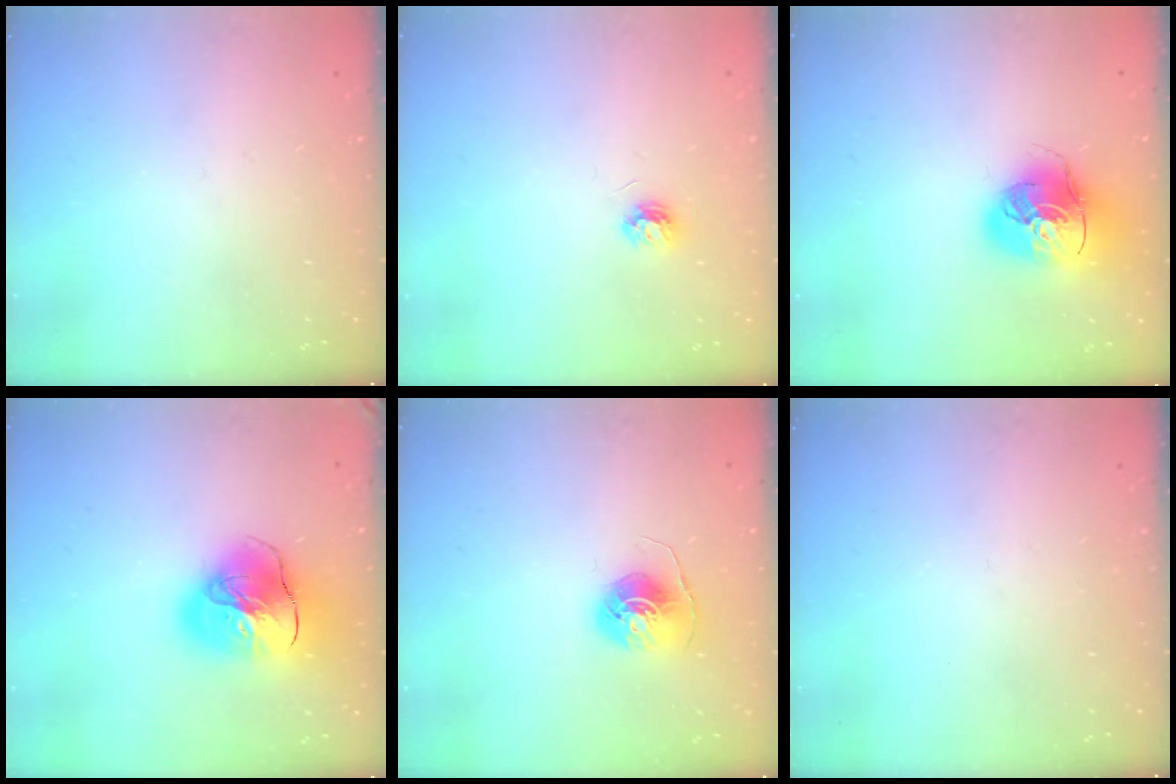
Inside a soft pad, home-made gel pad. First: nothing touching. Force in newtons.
{"total": 3.9, "press": 3.9, "slide": 0.5}
{"total": 16.4, "press": 16.2, "slide": 2.5}
{"total": 17.4, "press": 17.2, "slide": 2.3}
{"total": 6.8, "press": 6.8, "slide": 0.4}
{"total": 0.0}